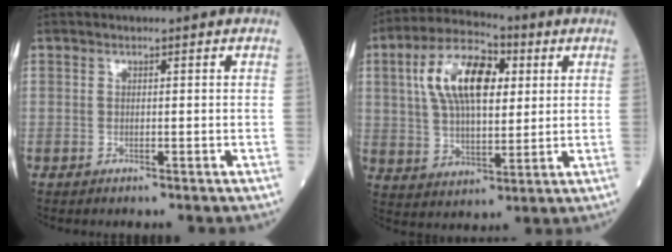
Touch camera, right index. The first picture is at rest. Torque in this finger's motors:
{"motor_torque": [0.93, -0.06, 0.62, 0.21]}